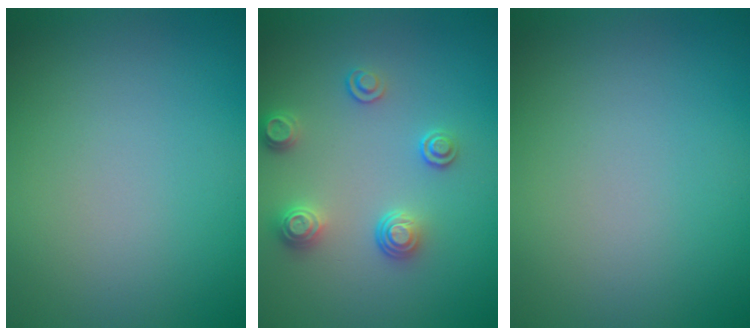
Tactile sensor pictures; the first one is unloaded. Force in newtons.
{"total": 2.7, "press": 2.5, "slide": 0.9}
{"total": 0.0}